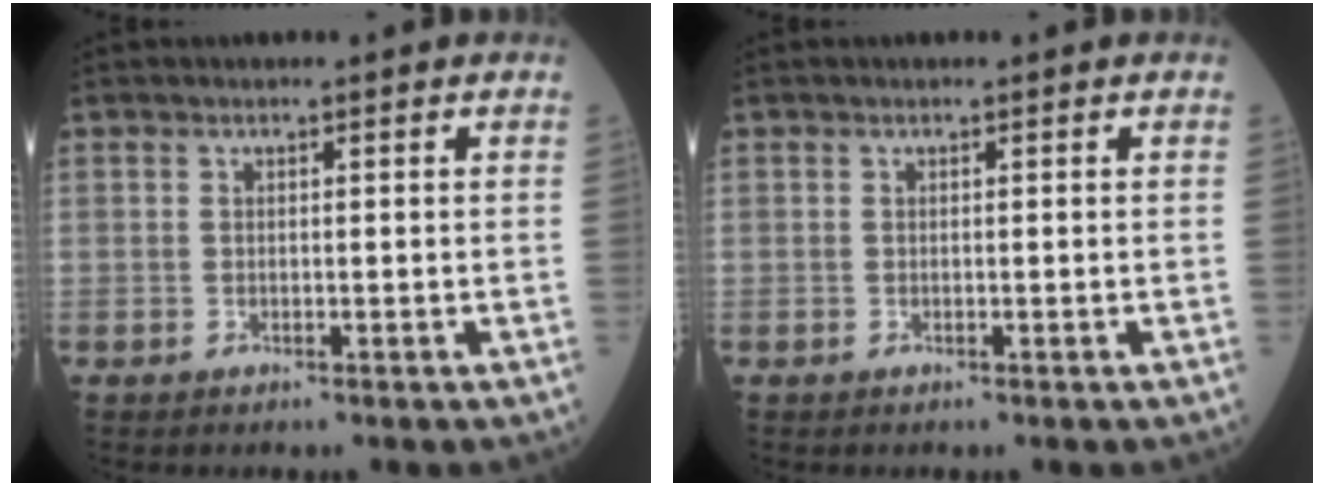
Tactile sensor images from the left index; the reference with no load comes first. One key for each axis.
{"total": 0.0}